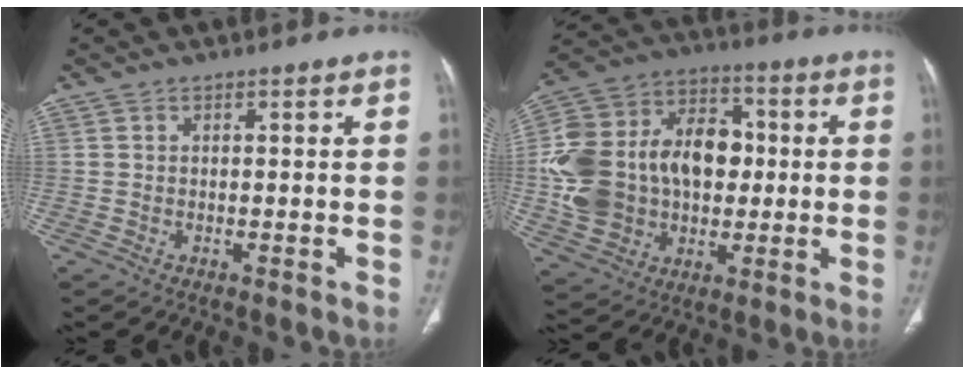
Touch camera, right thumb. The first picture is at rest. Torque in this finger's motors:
{"motor_torque": [0.28, 1.95, 0.67, 0.62, 0.20]}